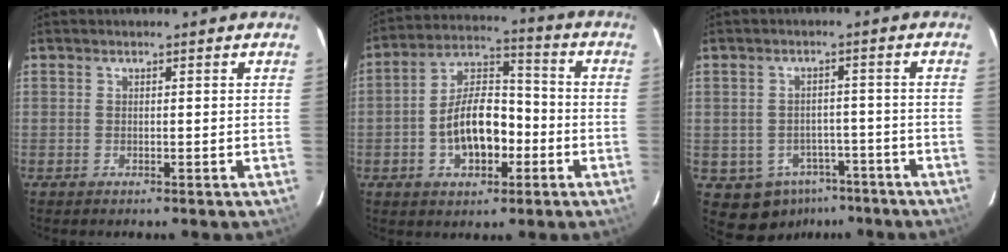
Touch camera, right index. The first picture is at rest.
{"total": 11.9, "force": [-3.3, 6.5, 9.3], "torque": [-0.175, 0.025, -0.048]}
{"total": 7.5, "force": [-4.3, 5.9, 1.7], "torque": [-0.040, 0.021, -0.038]}